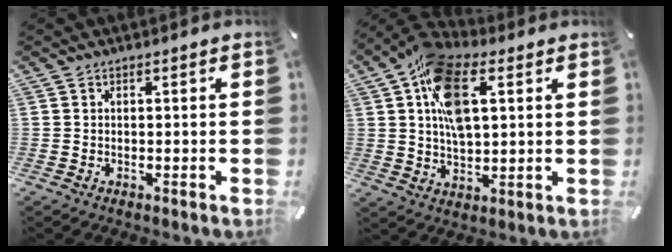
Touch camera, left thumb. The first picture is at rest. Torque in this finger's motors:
{"motor_torque": [2.50, 2.51, 1.92, -0.85, 0.61]}